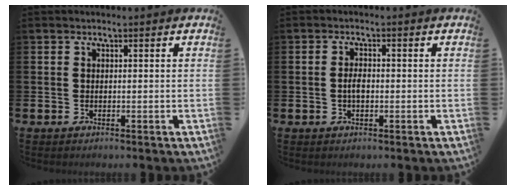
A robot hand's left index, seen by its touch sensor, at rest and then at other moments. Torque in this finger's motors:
{"motor_torque": [0.24, 0.18, 0.03, 0.07]}